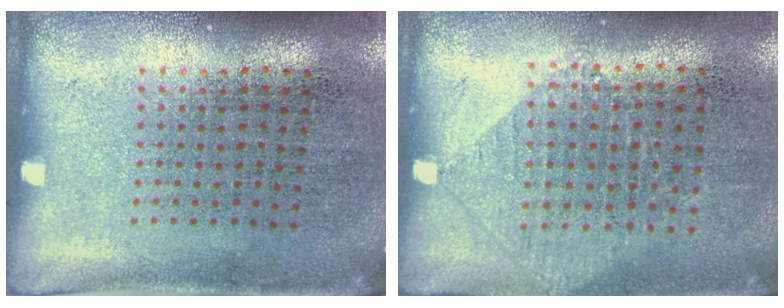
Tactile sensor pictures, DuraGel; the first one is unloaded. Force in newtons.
{"total": 0.5, "press": 0.5, "slide": 0.2}